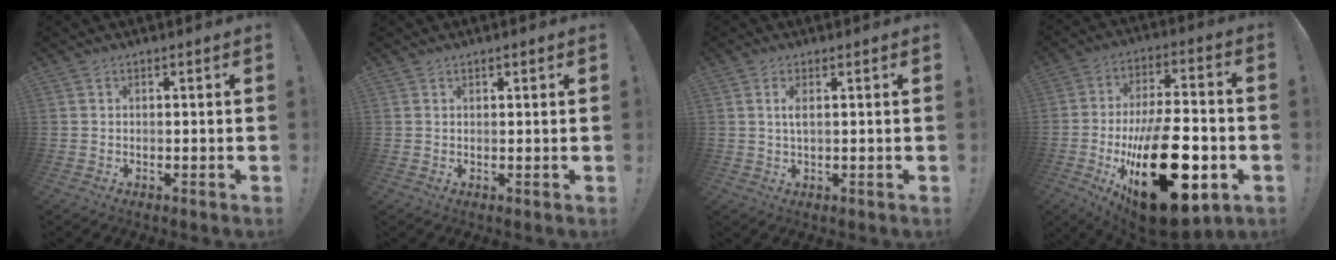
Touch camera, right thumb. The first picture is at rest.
{"total": 0.7, "force": [0.6, 0.4, 0.2], "torque": [0.001, -0.001, 0.011]}
{"total": 2.6, "force": [0.7, 0.6, 2.4], "torque": [-0.042, -0.001, 0.009]}
{"total": 31.3, "force": [-8.5, 14.5, 26.4], "torque": [-0.433, 0.049, -0.117]}